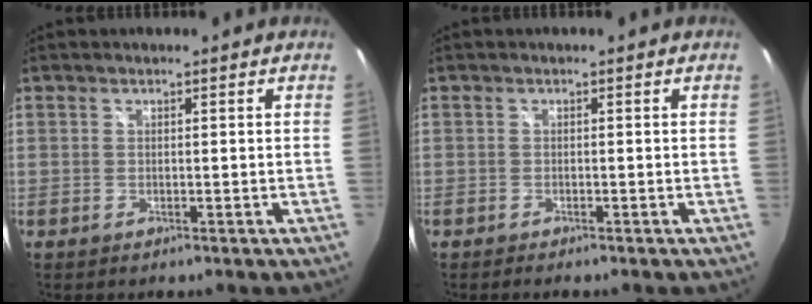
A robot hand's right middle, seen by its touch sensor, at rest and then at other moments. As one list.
[{"total": 1.7, "force": [-1.5, 0.2, 0.7], "torque": [-0.018, -0.011, -0.027]}]